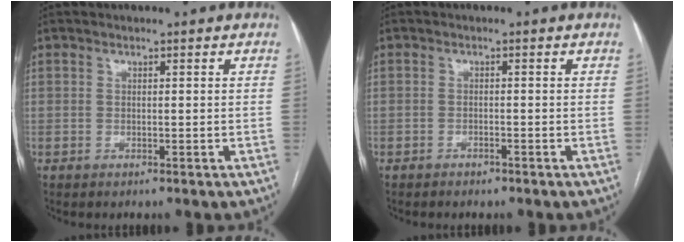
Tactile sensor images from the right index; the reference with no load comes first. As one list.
[{"total": 1.0, "force": [-0.8, 0.3, 0.3], "torque": [-0.009, 0.000, -0.012]}]